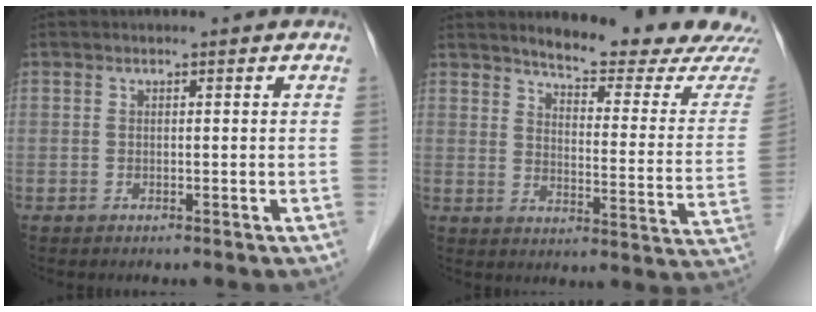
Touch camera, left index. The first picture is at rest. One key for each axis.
{"total": 17.2, "fx": 16.2, "fy": 0.6, "fz": 5.8, "tx": -0.078, "ty": -0.088, "tz": 0.189}